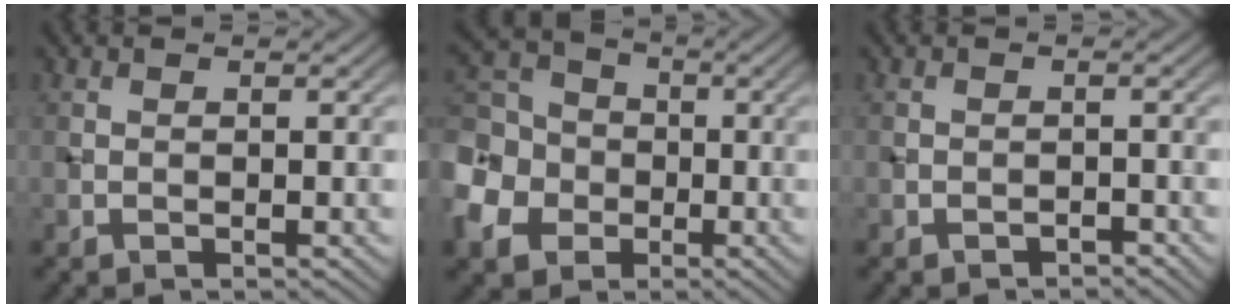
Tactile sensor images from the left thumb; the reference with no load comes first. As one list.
[{"total": 10.2, "force": [-3.3, 8.5, 4.7], "torque": [-0.157, -0.018, -0.078]}, {"total": 0.9, "force": [-0.9, 0.3, 0.2], "torque": [0.000, 0.001, -0.016]}]